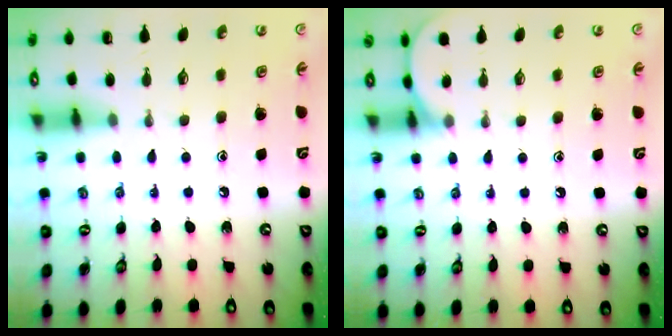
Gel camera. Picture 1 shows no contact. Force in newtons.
{"total": 3.9, "press": 3.8, "slide": 0.5}